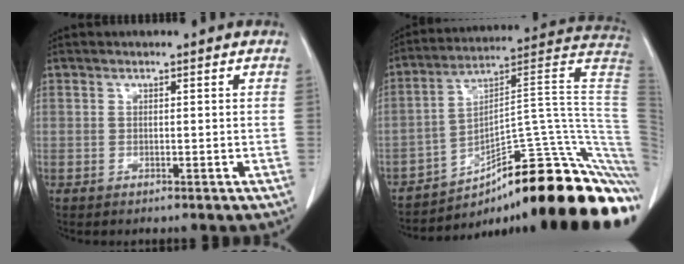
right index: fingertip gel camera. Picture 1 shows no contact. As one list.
[{"total": 27.4, "force": [-16.3, 5.8, 21.2], "torque": [-0.161, 0.054, -0.216]}]